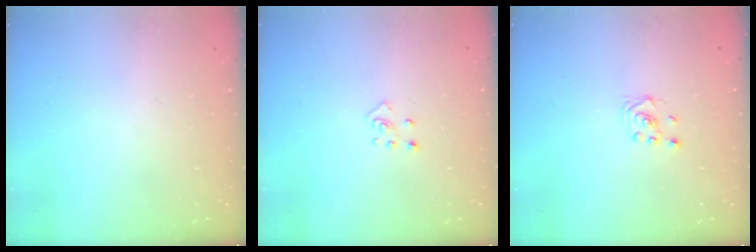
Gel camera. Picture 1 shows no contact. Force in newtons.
{"total": 3.4, "press": 3.4, "slide": 0.3}
{"total": 1.6, "press": 1.4, "slide": 0.9}